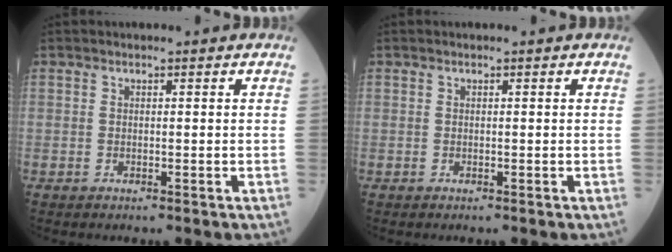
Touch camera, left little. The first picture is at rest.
{"total": 0.0}